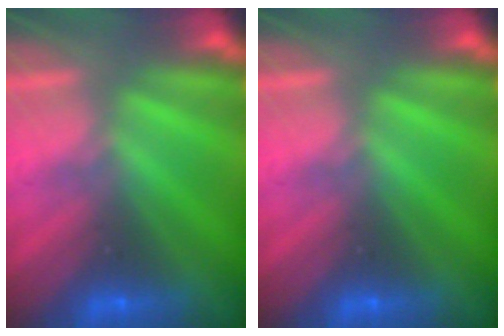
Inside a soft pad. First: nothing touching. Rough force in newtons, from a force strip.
{"total": 0.0}